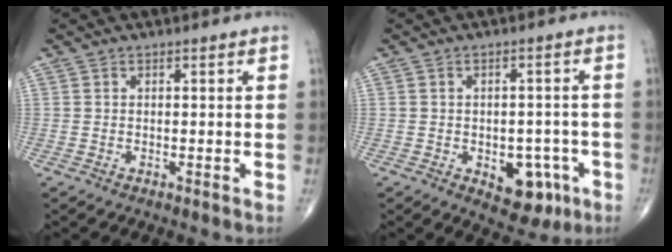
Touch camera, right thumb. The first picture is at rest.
{"total": 8.7, "force": [-3.4, 5.4, 5.9], "torque": [-0.039, 0.018, -0.033]}